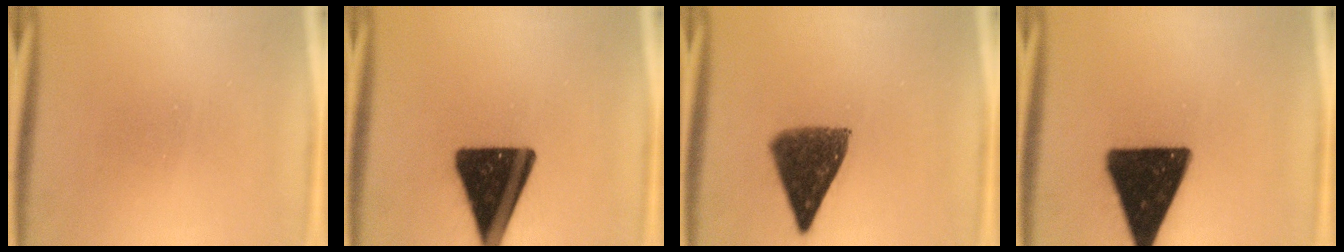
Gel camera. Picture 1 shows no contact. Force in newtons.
{"total": 16.9}
{"total": 9.9}
{"total": 19.3}